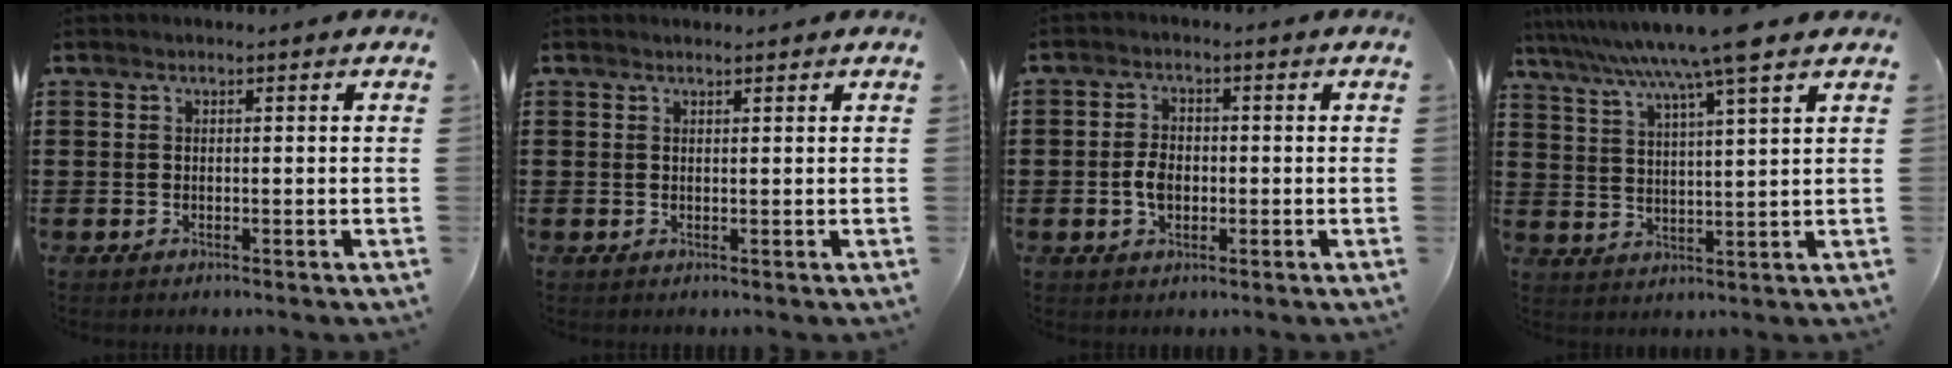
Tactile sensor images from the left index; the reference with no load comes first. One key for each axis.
{"total": 0.7, "fx": 0.7, "fy": 0.2, "fz": -0.1, "tx": 0.000, "ty": 0.001, "tz": 0.014}
{"total": 3.7, "fx": -0.5, "fy": 2.4, "fz": 2.8, "tx": -0.061, "ty": 0.002, "tz": -0.012}
{"total": 8.7, "fx": 7.1, "fy": -0.5, "fz": 5.0, "tx": -0.121, "ty": -0.028, "tz": 0.118}